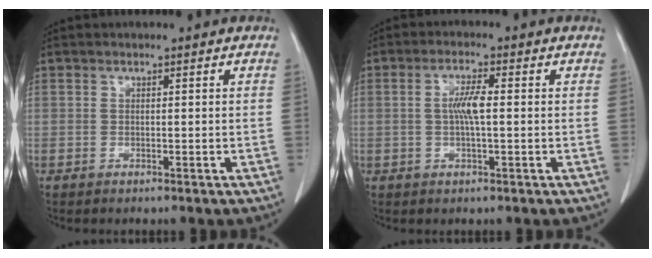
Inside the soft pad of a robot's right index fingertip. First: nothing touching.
{"total": 3.9, "force": [0.0, 0.4, 3.9], "torque": [-0.081, 0.002, 0.000]}